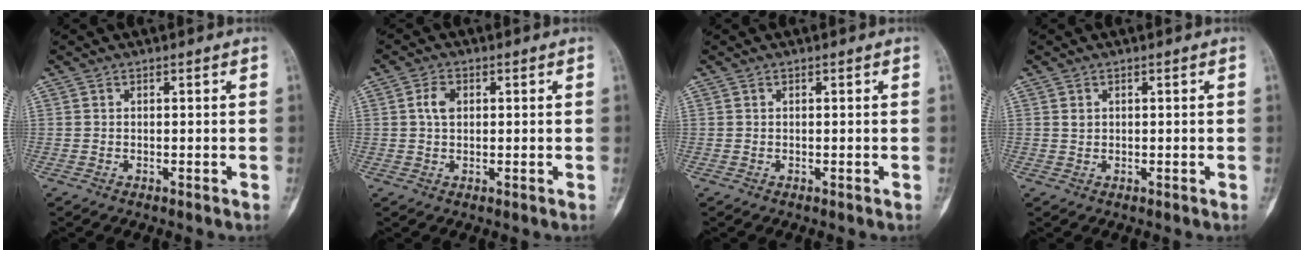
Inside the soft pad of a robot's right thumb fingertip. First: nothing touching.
{"total": 3.2, "force": [0.7, 2.2, 2.3], "torque": [-0.042, 0.003, 0.011]}
{"total": 0.0}
{"total": 0.9, "force": [0.4, 0.8, 0.4], "torque": [-0.001, 0.000, 0.006]}